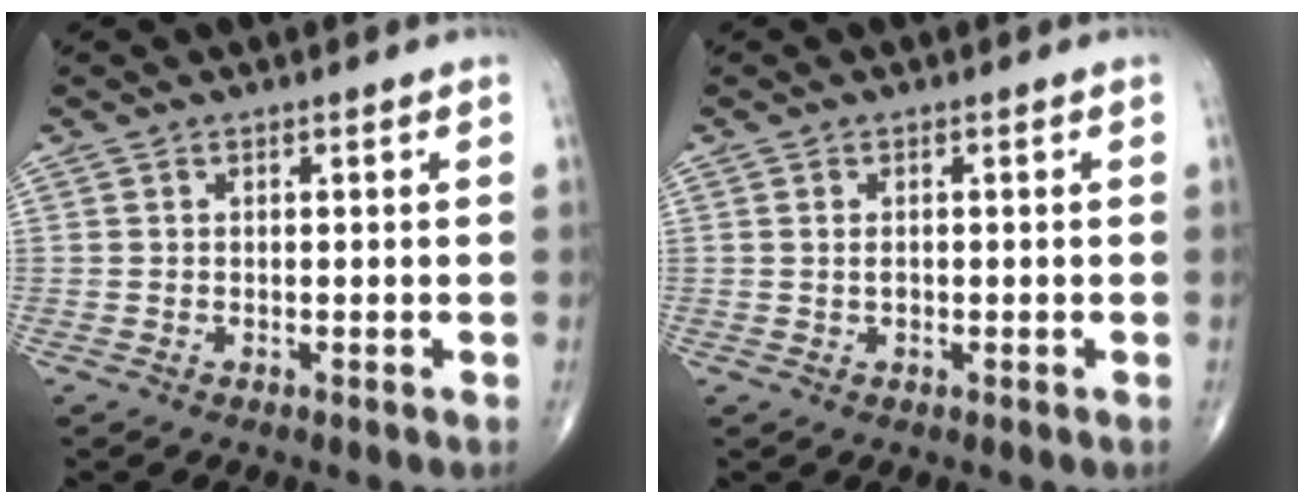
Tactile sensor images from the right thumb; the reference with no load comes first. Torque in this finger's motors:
{"motor_torque": [-0.36, 0.15, -0.15, -0.11, -0.03]}